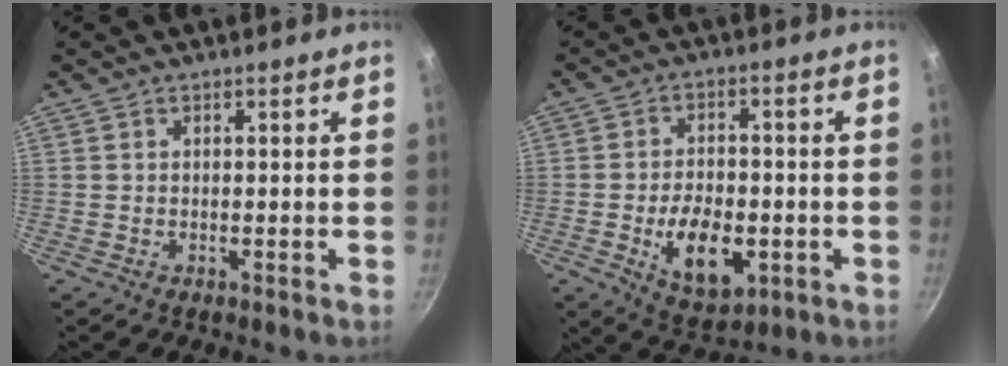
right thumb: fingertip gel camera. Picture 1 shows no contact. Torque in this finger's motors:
{"motor_torque": [-0.15, 0.37, -0.01, 0.11, 0.02]}